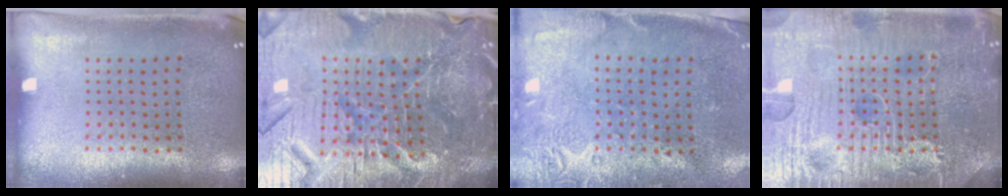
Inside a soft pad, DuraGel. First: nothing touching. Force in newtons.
{"total": 7.1, "press": 6.3, "slide": 3.2}
{"total": 2.8, "press": 2.2, "slide": 1.7}
{"total": 7.6, "press": 7.6, "slide": 0.9}